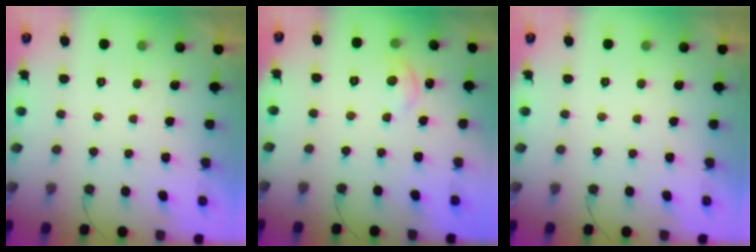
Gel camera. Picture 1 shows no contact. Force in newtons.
{"total": 5.5, "press": 5.5, "slide": 0.7}
{"total": 0.0}